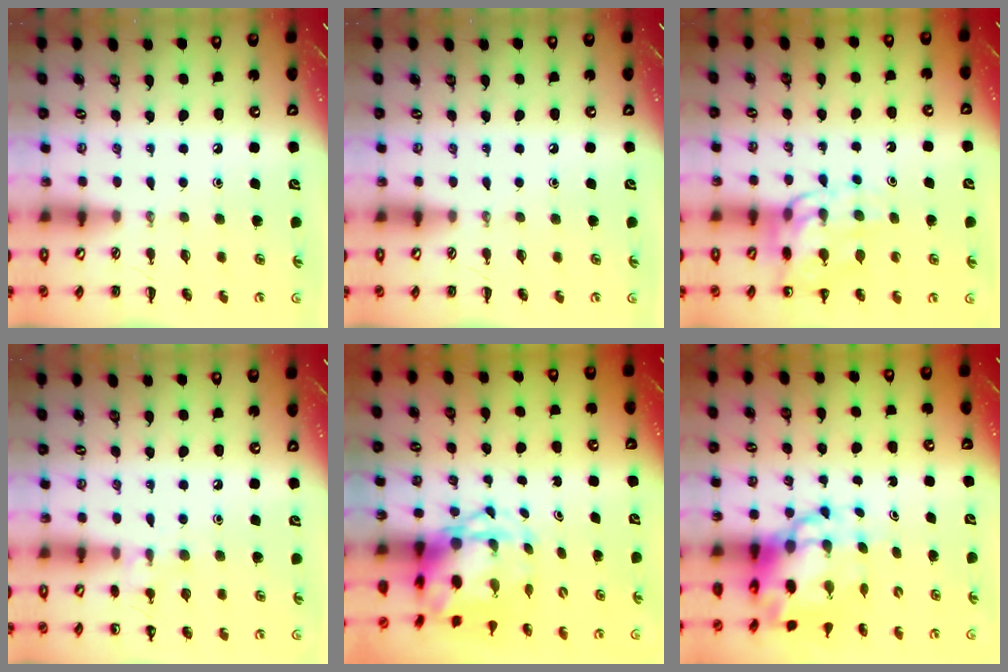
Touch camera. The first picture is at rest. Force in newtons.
{"total": 0.0}
{"total": 12.3, "press": 12.0, "slide": 2.9}
{"total": 7.0, "press": 6.7, "slide": 2.0}
{"total": 4.0, "press": 3.9, "slide": 1.0}
{"total": 10.1, "press": 9.7, "slide": 2.8}